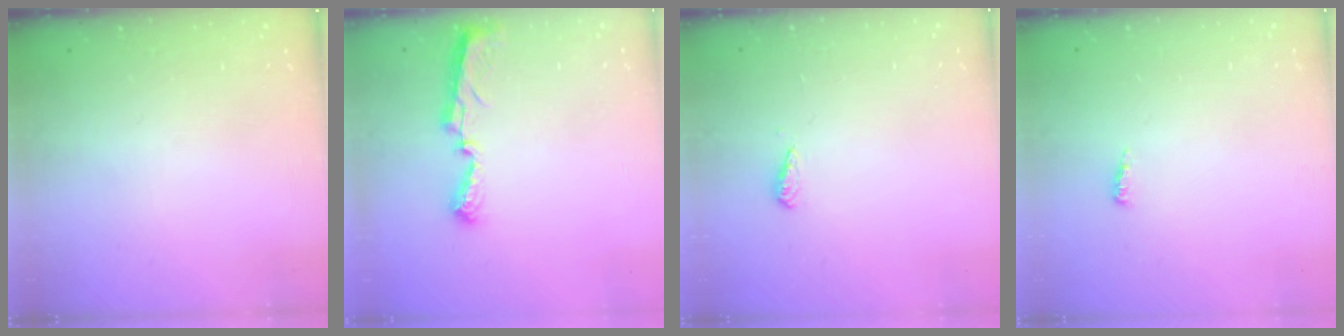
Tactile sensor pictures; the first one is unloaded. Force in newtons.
{"total": 8.9, "press": 8.9, "slide": 0.2}
{"total": 2.7, "press": 2.6, "slide": 0.4}
{"total": 4.2, "press": 4.2, "slide": 0.6}